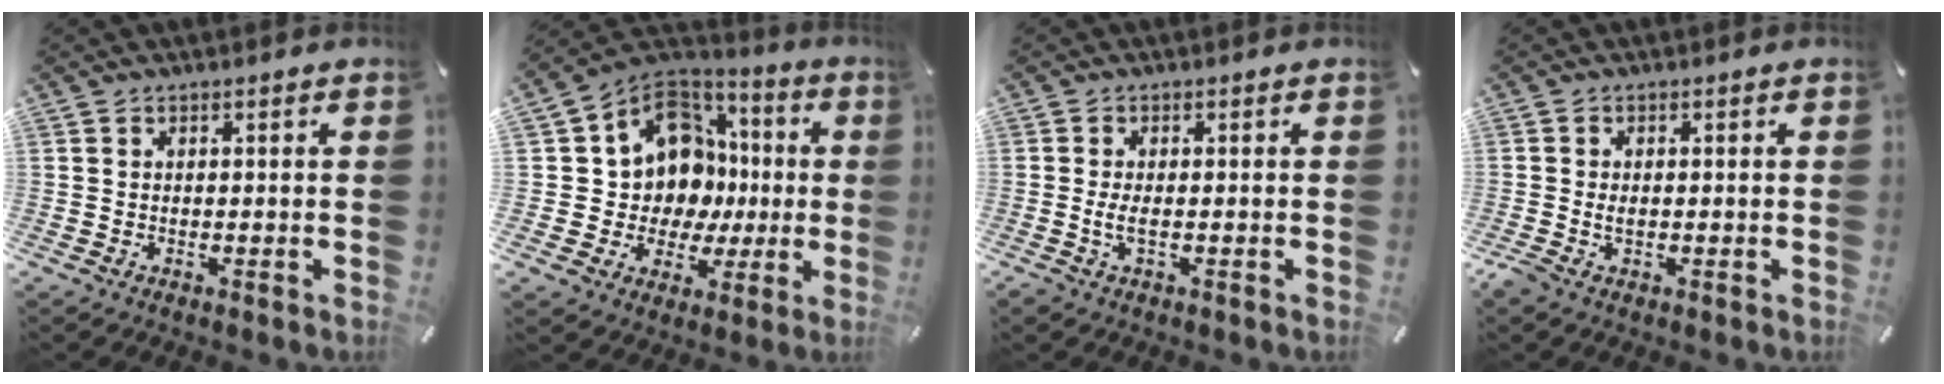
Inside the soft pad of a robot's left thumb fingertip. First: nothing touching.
{"total": 13.4, "force": [2.8, 12.0, 5.2], "torque": [-0.101, -0.036, 0.064]}
{"total": 2.9, "force": [-0.5, 0.9, 2.7], "torque": [-0.060, -0.004, -0.013]}
{"total": 1.5, "force": [-0.3, 0.9, 1.2], "torque": [-0.022, 0.001, -0.006]}